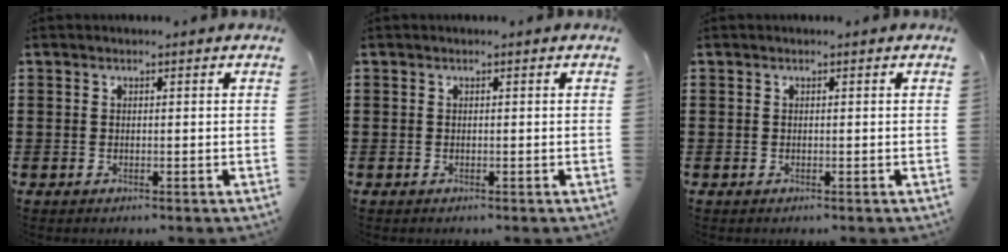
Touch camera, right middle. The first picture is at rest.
{"total": 0.0}
{"total": 0.0}